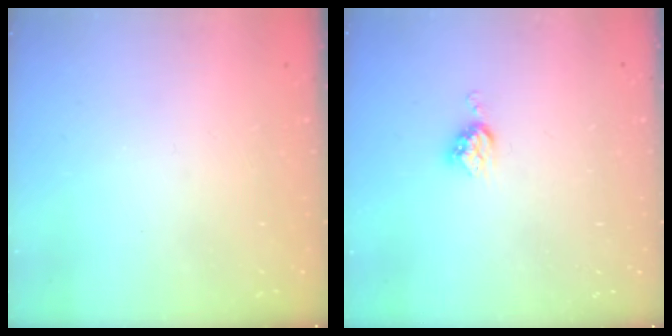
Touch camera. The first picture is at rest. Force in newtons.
{"total": 5.1, "press": 5.1, "slide": 0.1}